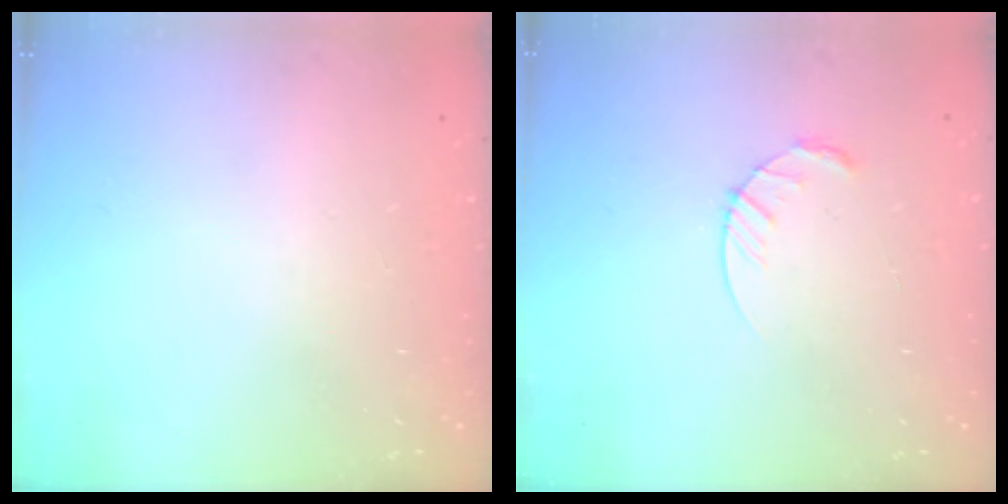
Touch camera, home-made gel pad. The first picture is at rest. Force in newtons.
{"total": 4.5, "press": 4.5, "slide": 0.5}